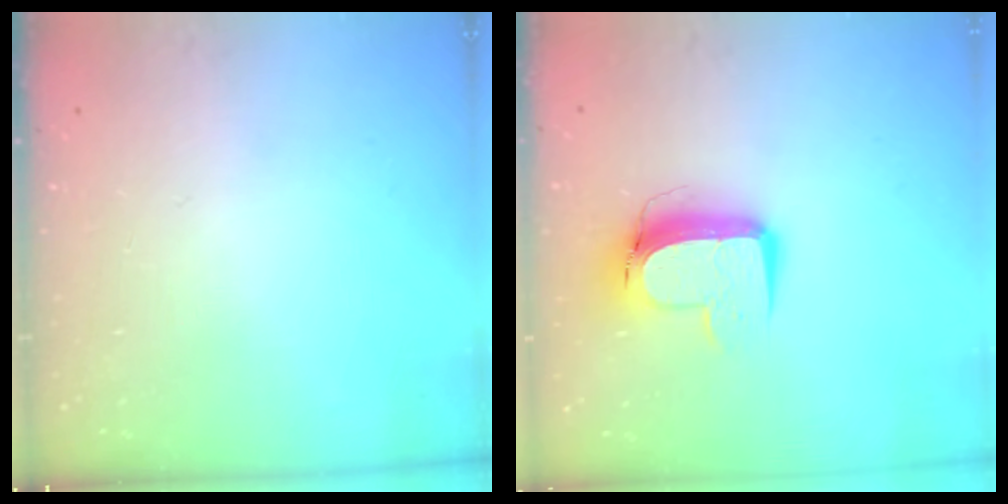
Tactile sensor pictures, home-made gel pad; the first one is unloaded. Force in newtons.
{"total": 11.3, "press": 11.2, "slide": 1.3}